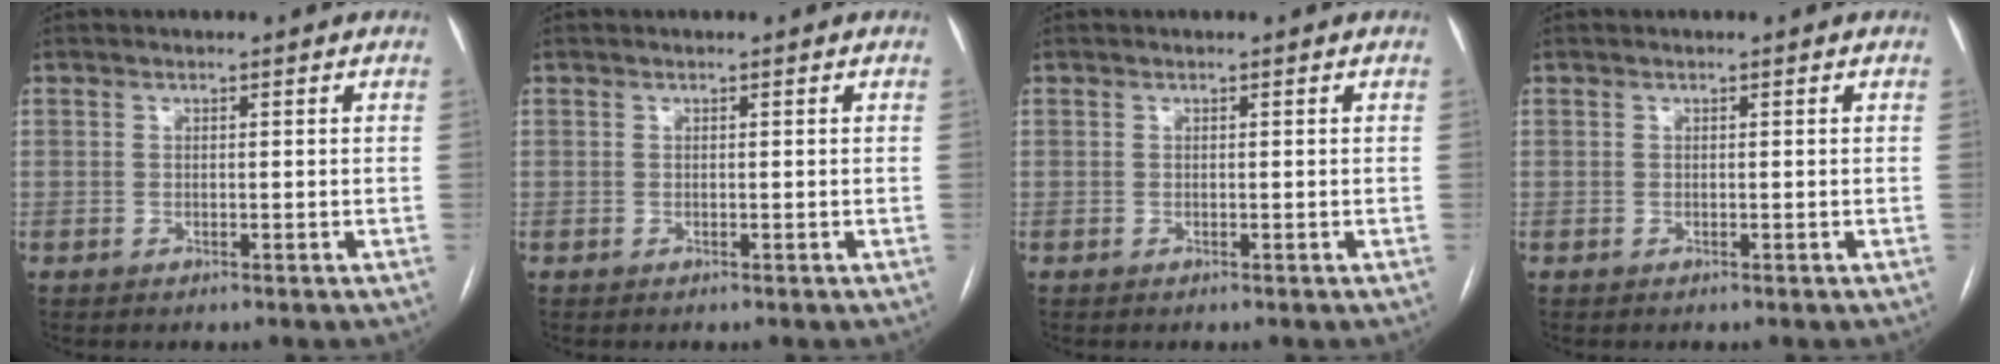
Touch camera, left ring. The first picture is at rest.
{"total": 0.0}
{"total": 0.0}
{"total": 0.0}